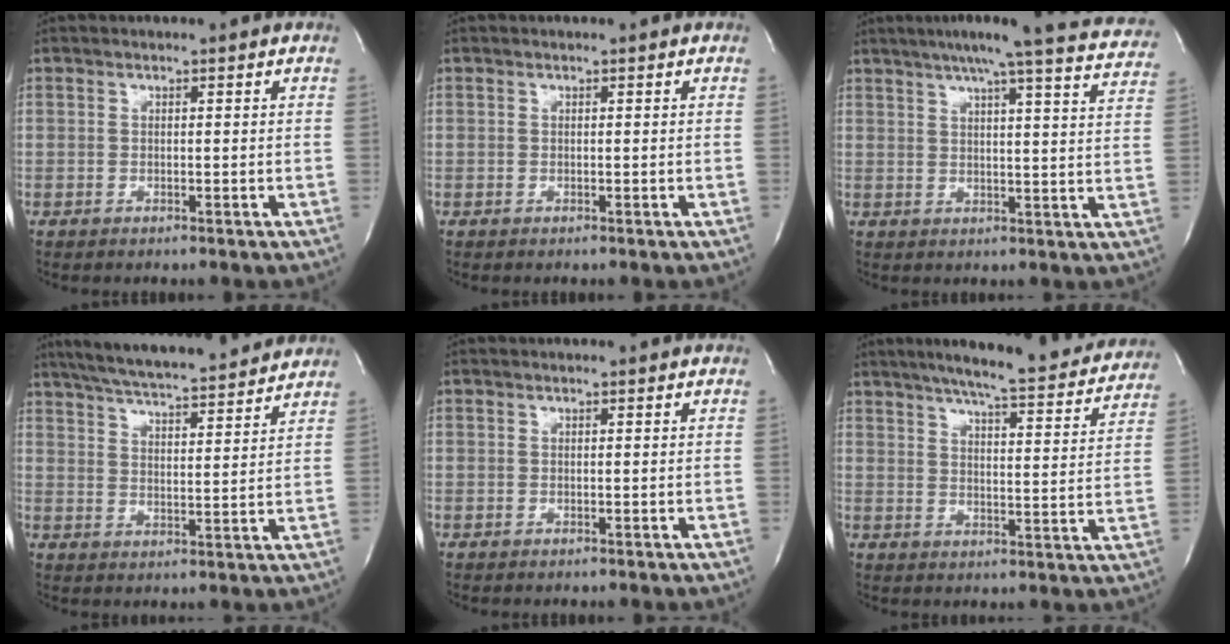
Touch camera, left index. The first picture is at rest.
{"total": 0.0}
{"total": 21.8, "force": [19.6, 0.8, 9.6], "torque": [-0.139, -0.039, 0.221]}
{"total": 18.7, "force": [16.8, 1.8, 7.9], "torque": [-0.138, 0.021, 0.243]}
{"total": 0.9, "force": [0.8, 0.0, 0.3], "torque": [-0.006, 0.006, 0.009]}
{"total": 21.4, "force": [19.0, 2.4, 9.5], "torque": [-0.142, -0.025, 0.234]}